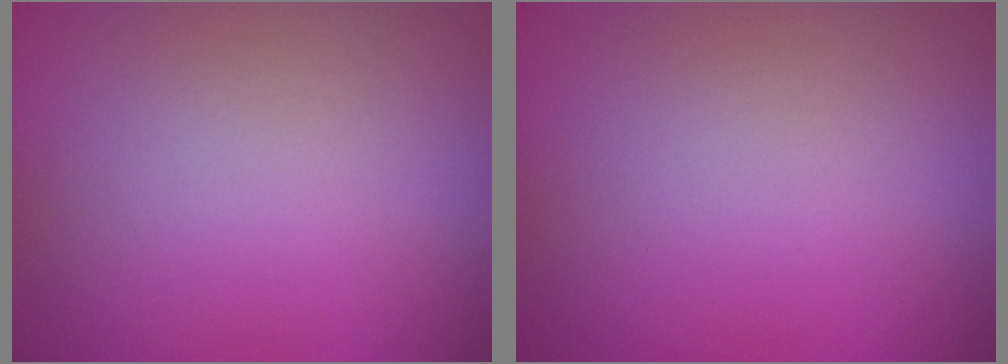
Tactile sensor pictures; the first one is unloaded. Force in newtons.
{"total": 0.0}